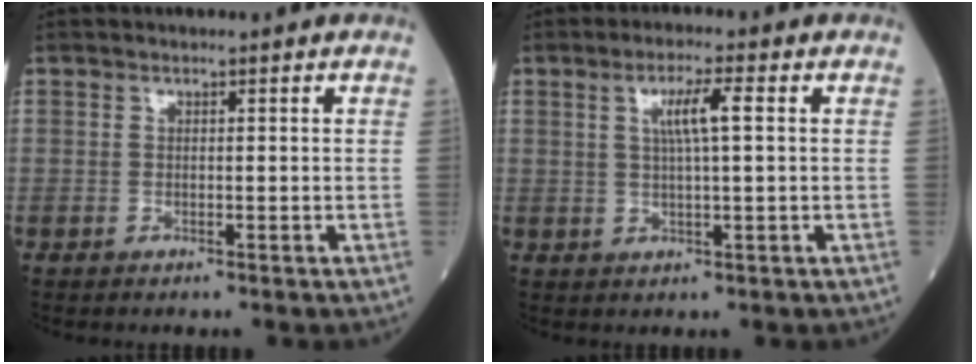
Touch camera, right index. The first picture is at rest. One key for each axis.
{"total": 4.8, "fx": 1.3, "fy": 0.2, "fz": 4.6, "tx": -0.086, "ty": 0.004, "tz": 0.023}